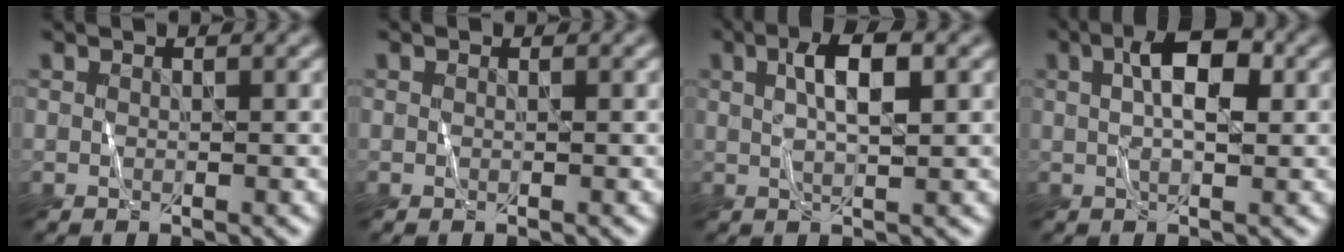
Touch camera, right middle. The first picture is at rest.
{"total": 0.0}
{"total": 4.0, "force": [1.1, 1.2, 3.7], "torque": [-0.067, 0.011, 0.018]}
{"total": 4.4, "force": [1.0, 1.7, 3.9], "torque": [-0.067, 0.011, 0.013]}